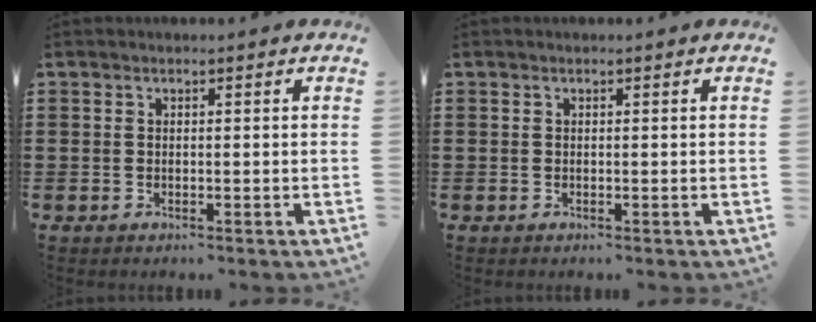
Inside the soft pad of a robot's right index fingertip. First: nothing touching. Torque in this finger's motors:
{"motor_torque": [0.25, 0.05, 0.01, 0.01]}